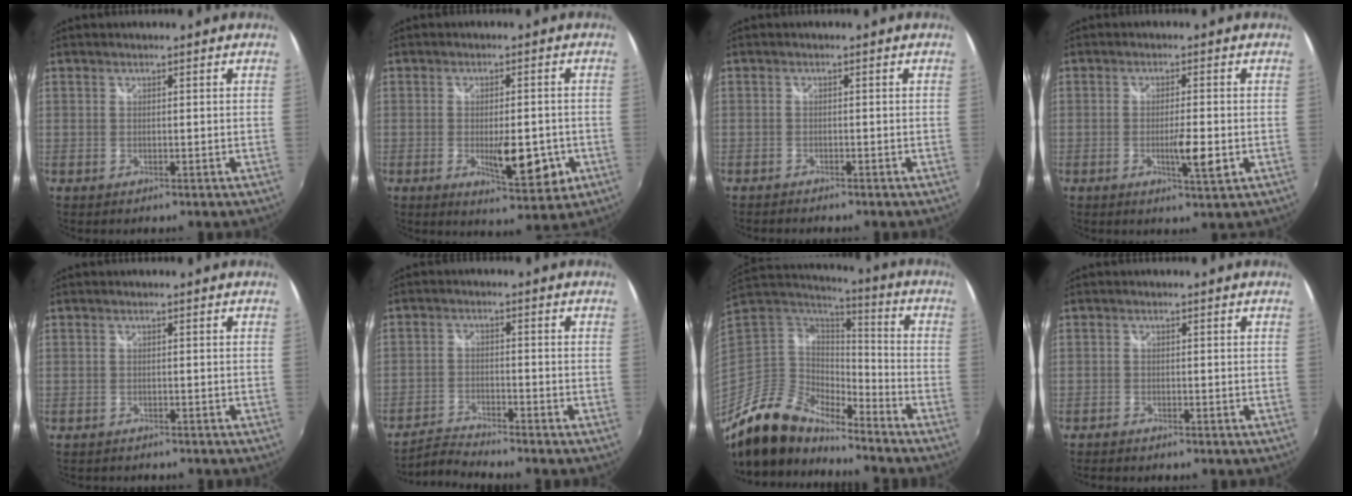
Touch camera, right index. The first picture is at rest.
{"total": 9.2, "force": [-2.6, 3.3, 8.2], "torque": [-0.122, -0.019, -0.031]}
{"total": 1.9, "force": [-1.8, 0.3, 0.4], "torque": [-0.020, -0.010, -0.034]}
{"total": 4.8, "force": [-1.2, 0.6, 4.7], "torque": [-0.080, -0.010, -0.018]}
{"total": 2.2, "force": [-2.1, 0.6, 0.4], "torque": [-0.018, -0.012, -0.036]}
{"total": 5.1, "force": [-5.0, -0.2, 0.9], "torque": [-0.038, -0.001, -0.105]}
{"total": 16.6, "force": [-13.6, 5.9, 7.4], "torque": [-0.162, -0.013, -0.263]}
{"total": 2.5, "force": [-2.3, 0.4, 0.8], "torque": [-0.024, -0.017, -0.045]}